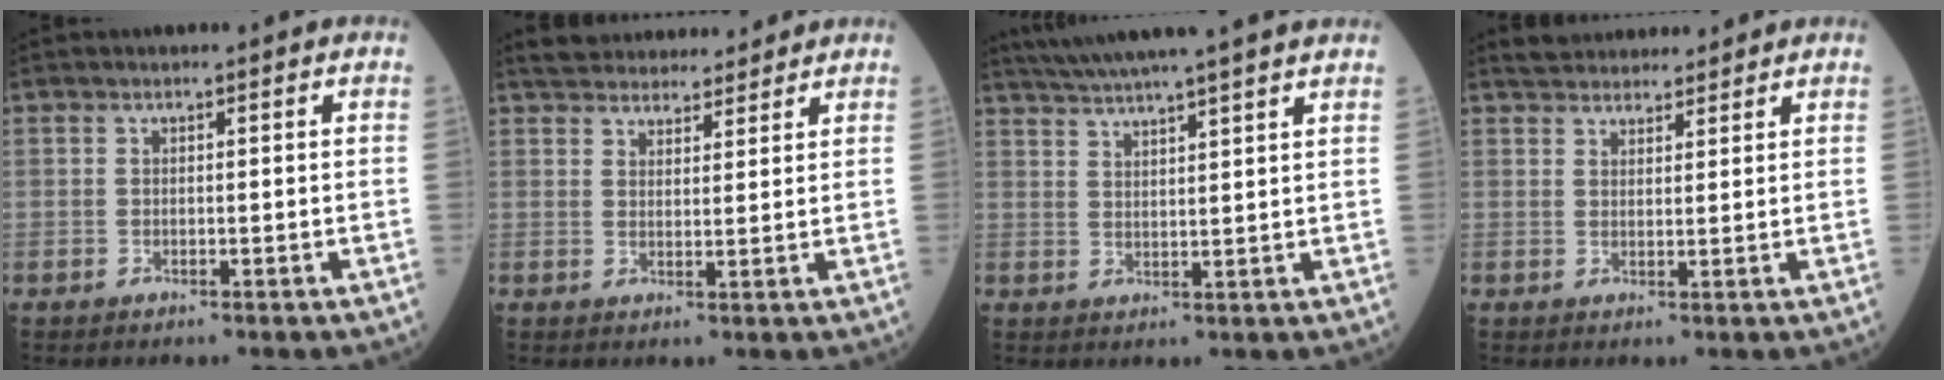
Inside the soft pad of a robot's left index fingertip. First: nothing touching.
{"total": 10.9, "force": [10.1, 2.9, 2.9], "torque": [-0.036, 0.023, 0.149]}
{"total": 14.3, "force": [12.6, -0.9, 6.7], "torque": [-0.120, 0.019, 0.177]}
{"total": 7.1, "force": [6.6, 1.9, 1.6], "torque": [-0.019, 0.026, 0.099]}